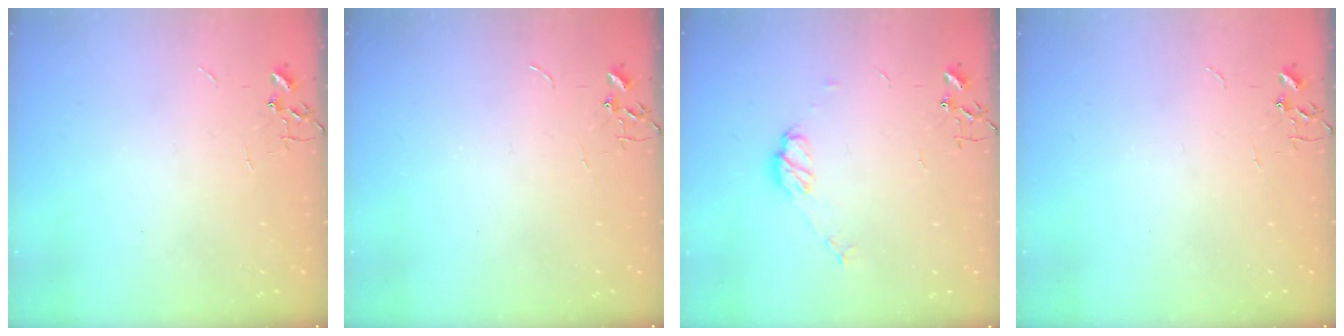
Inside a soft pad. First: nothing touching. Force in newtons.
{"total": 0.0}
{"total": 7.6, "press": 7.6, "slide": 0.3}
{"total": 0.0}